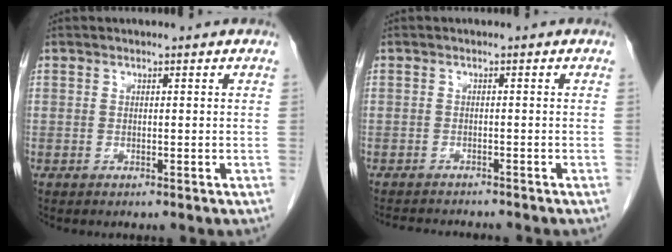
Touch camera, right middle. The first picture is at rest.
{"total": 5.2, "force": [-5.0, 0.5, 1.4], "torque": [-0.019, -0.010, -0.075]}